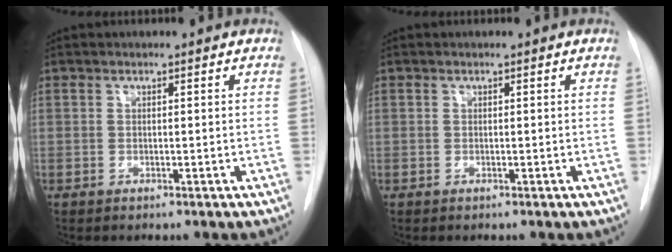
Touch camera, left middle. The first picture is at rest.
{"total": 0.0}